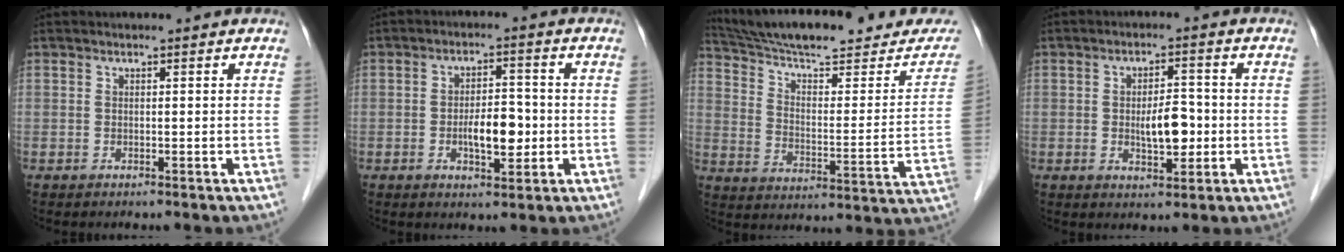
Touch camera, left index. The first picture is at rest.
{"total": 5.8, "force": [-1.1, 2.2, 5.2], "torque": [-0.091, 0.003, -0.016]}
{"total": 25.5, "force": [22.4, 4.3, 11.3], "torque": [-0.165, -0.027, 0.306]}
{"total": 5.3, "force": [-0.7, 2.1, 4.8], "torque": [-0.083, 0.002, -0.007]}